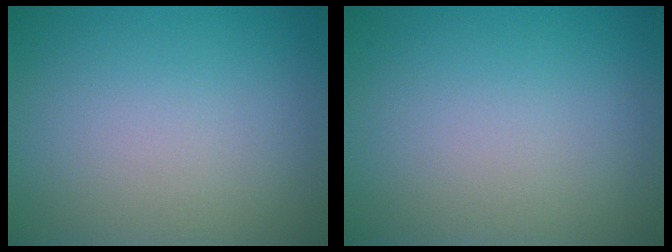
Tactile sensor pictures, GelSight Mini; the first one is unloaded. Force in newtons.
{"total": 0.0}